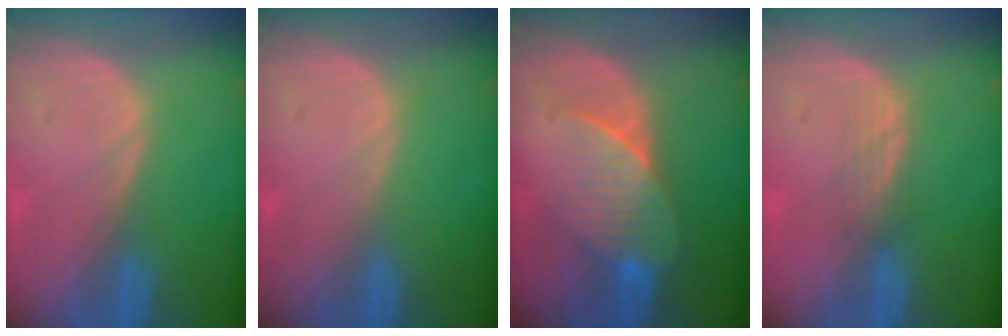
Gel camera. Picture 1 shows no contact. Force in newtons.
{"total": 0.0}
{"total": 7.1, "press": 6.5, "slide": 2.8}
{"total": 2.1, "press": 2.1, "slide": 0.3}